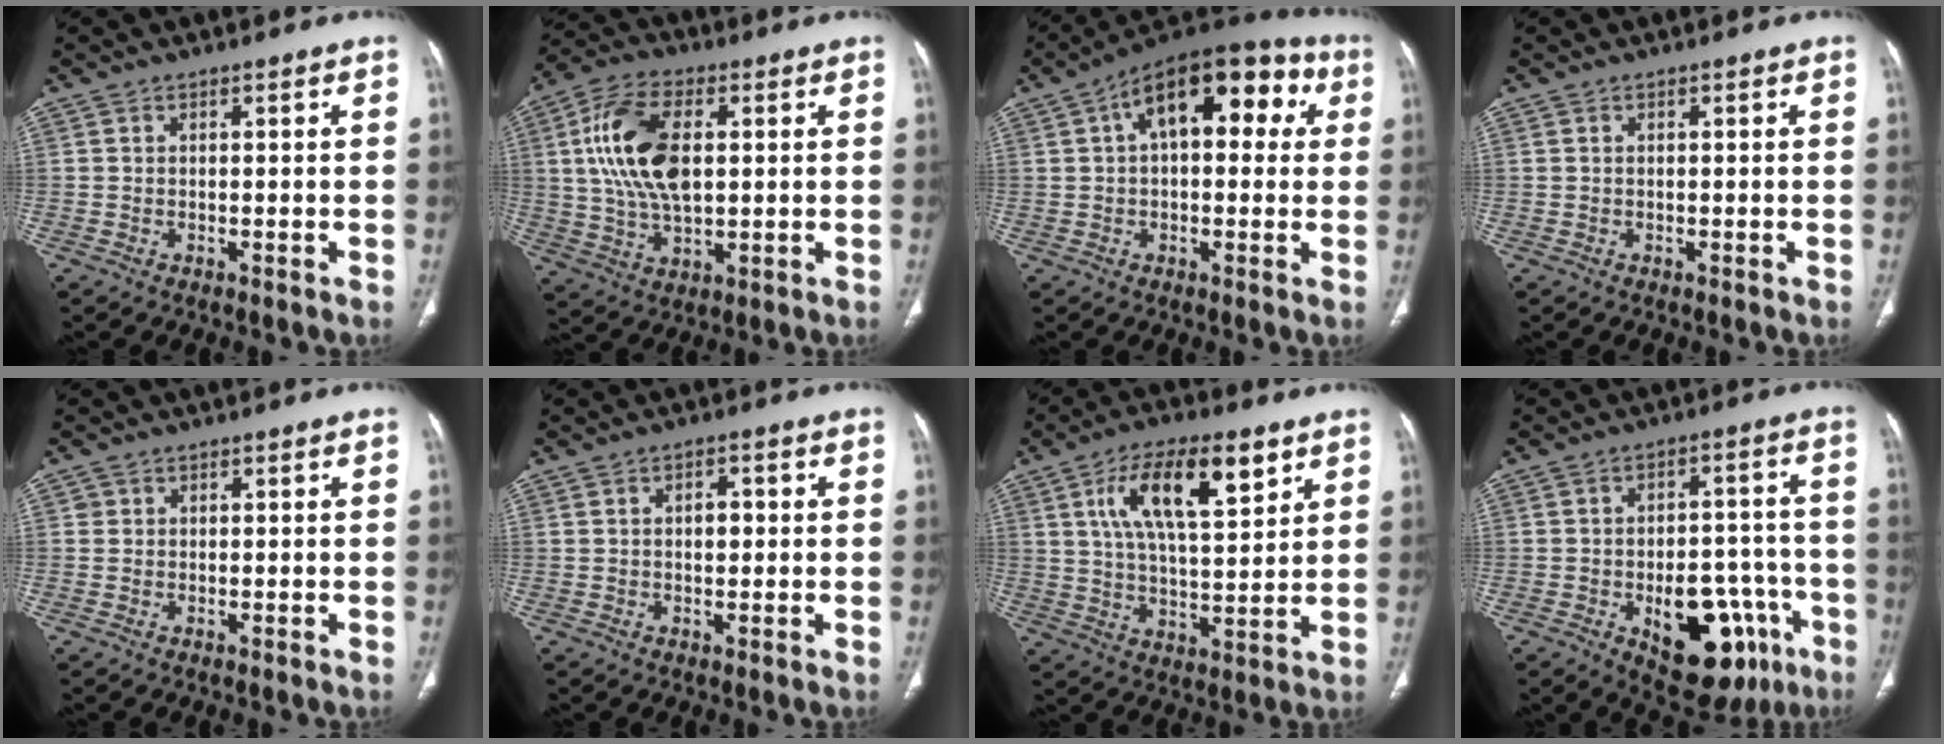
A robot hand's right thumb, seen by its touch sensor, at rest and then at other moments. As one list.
[{"total": 15.7, "force": [2.6, 8.5, 12.9], "torque": [-0.253, 0.006, 0.051]}, {"total": 18.0, "force": [5.1, 9.3, 14.5], "torque": [-0.172, 0.038, 0.066]}, {"total": 0.0}, {"total": 0.8, "force": [0.2, 0.8, 0.1], "torque": [0.006, 0.003, 0.003]}, {"total": 3.0, "force": [0.3, 1.8, 2.4], "torque": [-0.032, 0.007, 0.004]}, {"total": 15.6, "force": [6.9, 6.0, 12.6], "torque": [-0.198, -0.018, 0.120]}, {"total": 18.1, "force": [-7.4, 10.0, 13.1], "torque": [-0.143, 0.037, -0.086]}]